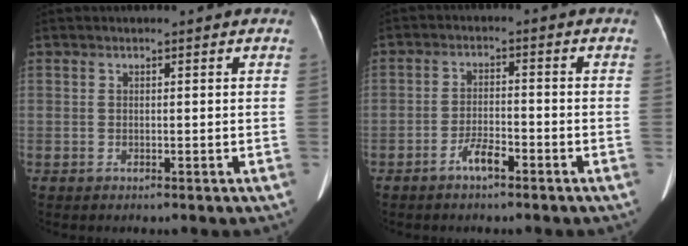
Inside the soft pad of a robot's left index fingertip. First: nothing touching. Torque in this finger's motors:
{"motor_torque": [0.08, 0.07, 0.01, 0.02]}